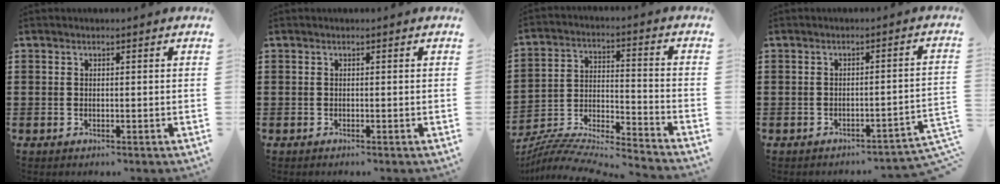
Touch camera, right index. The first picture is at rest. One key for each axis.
{"total": 0.0}
{"total": 6.9, "fx": -6.6, "fy": 0.4, "fz": 1.9, "tx": -0.044, "ty": -0.015, "tz": -0.137}
{"total": 2.5, "fx": -2.2, "fy": -0.2, "fz": 1.2, "tx": -0.025, "ty": -0.006, "tz": -0.047}